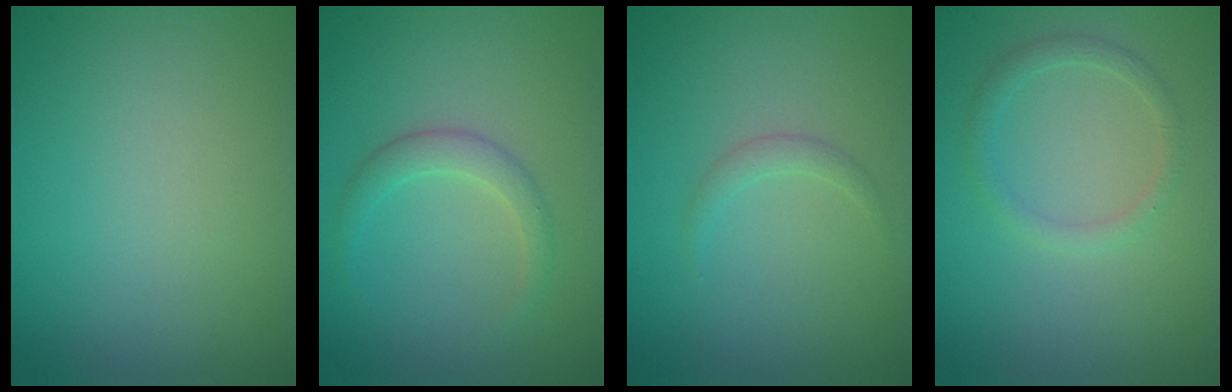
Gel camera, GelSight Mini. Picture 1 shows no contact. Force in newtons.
{"total": 1.9, "press": 1.9, "slide": 0.1}
{"total": 1.0, "press": 1.0, "slide": 0.2}
{"total": 1.4, "press": 1.4, "slide": 0.1}